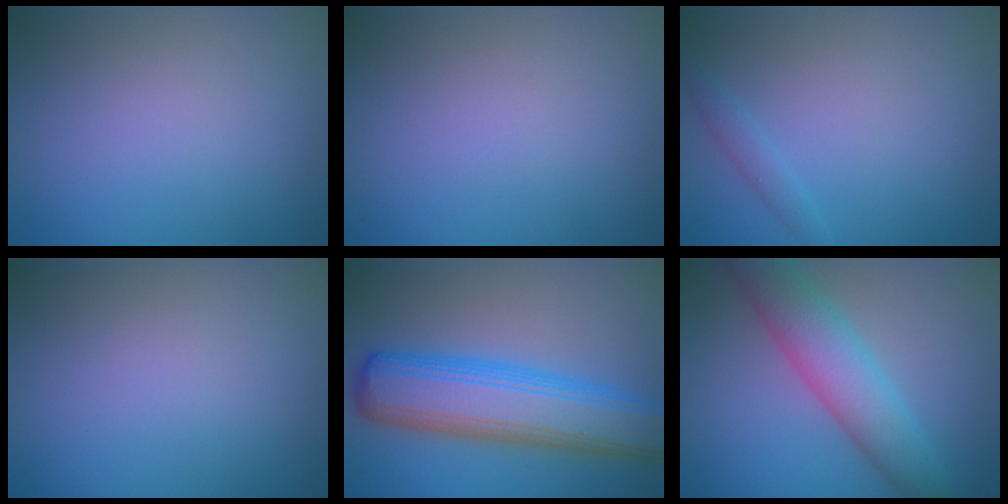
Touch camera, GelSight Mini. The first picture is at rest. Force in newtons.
{"total": 0.0}
{"total": 1.0, "press": 1.0, "slide": 0.1}
{"total": 0.0}
{"total": 8.6, "press": 8.6, "slide": 0.2}
{"total": 5.6, "press": 5.6, "slide": 0.2}